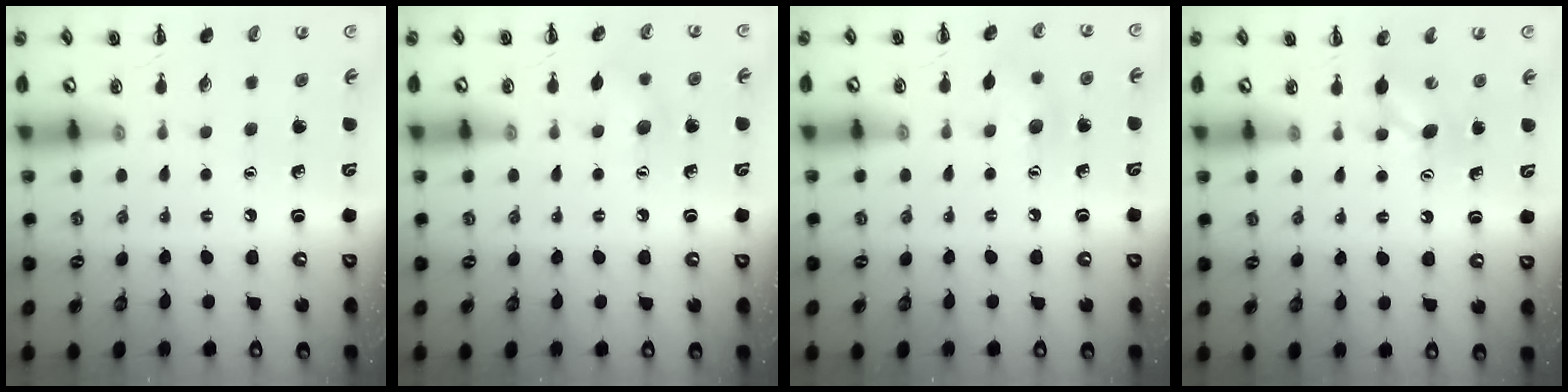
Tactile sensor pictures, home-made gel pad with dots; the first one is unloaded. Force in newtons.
{"total": 6.3, "press": 6.0, "slide": 1.7}
{"total": 6.5, "press": 6.4, "slide": 1.2}
{"total": 4.7, "press": 4.5, "slide": 1.4}